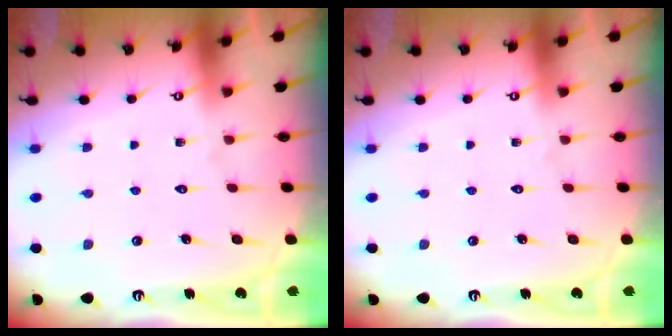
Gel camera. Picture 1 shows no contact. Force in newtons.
{"total": 0.0}